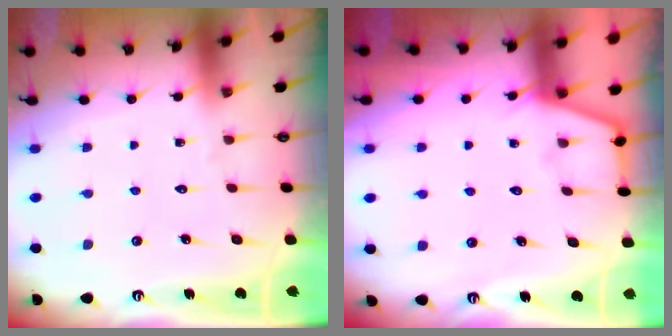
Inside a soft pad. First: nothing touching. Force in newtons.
{"total": 3.3, "press": 3.2, "slide": 0.5}